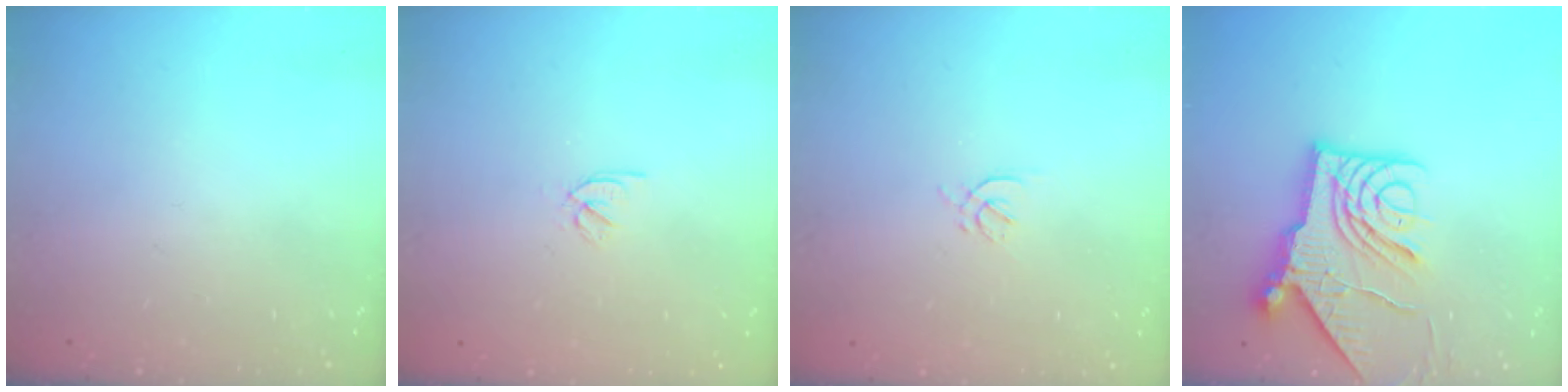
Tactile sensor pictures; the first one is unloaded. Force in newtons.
{"total": 2.4, "press": 2.3, "slide": 0.7}
{"total": 1.7, "press": 1.6, "slide": 0.6}
{"total": 13.7, "press": 13.6, "slide": 1.5}